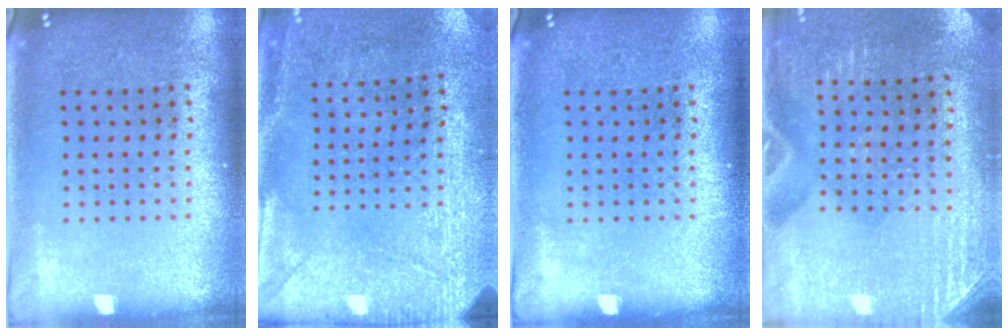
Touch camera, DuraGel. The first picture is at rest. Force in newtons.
{"total": 2.9, "press": 2.3, "slide": 1.8}
{"total": 0.0}
{"total": 2.8, "press": 2.5, "slide": 1.3}